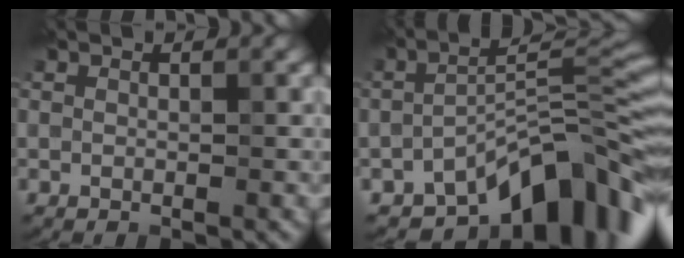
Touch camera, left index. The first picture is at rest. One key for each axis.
{"total": 11.0, "fx": -7.1, "fy": 3.9, "fz": 7.4, "tx": -0.095, "ty": 0.009, "tz": -0.135}